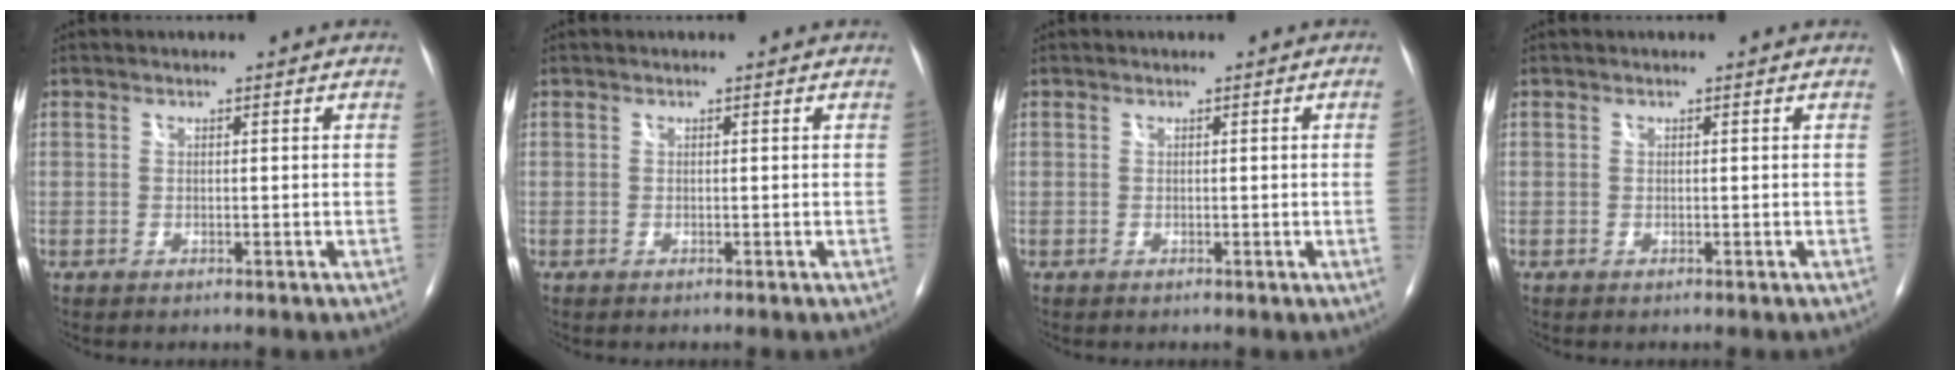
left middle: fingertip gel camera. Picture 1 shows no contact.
{"total": 0.0}
{"total": 1.3, "force": [-0.1, -0.6, 1.2], "torque": [-0.010, -0.001, -0.002]}
{"total": 0.0}